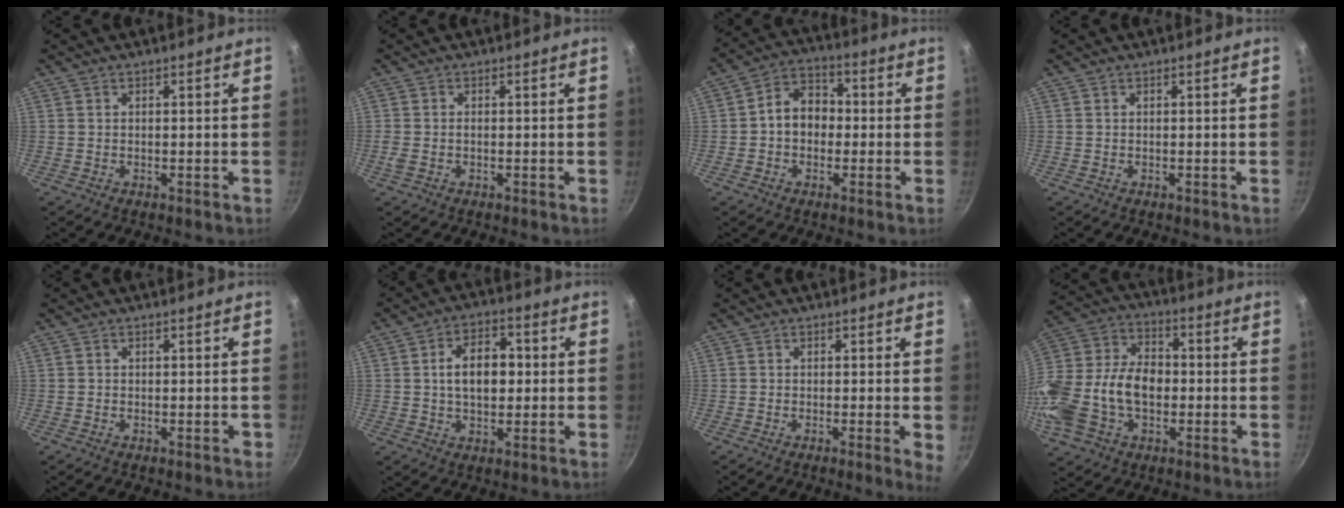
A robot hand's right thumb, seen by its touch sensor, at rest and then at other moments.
{"total": 1.7, "force": [-0.4, 1.0, 1.3], "torque": [-0.030, 0.003, -0.009]}
{"total": 8.2, "force": [-0.6, 6.4, 5.0], "torque": [-0.041, 0.027, -0.024]}
{"total": 0.0}
{"total": 0.8, "force": [-0.4, 0.6, 0.5], "torque": [-0.002, 0.004, -0.007]}
{"total": 9.3, "force": [0.5, 6.0, 7.1], "torque": [-0.086, 0.016, 0.003]}
{"total": 2.9, "force": [-0.3, 0.4, 2.8], "torque": [-0.036, -0.008, -0.009]}
{"total": 21.3, "force": [-3.3, 14.8, 15.0], "torque": [-0.299, 0.048, -0.062]}